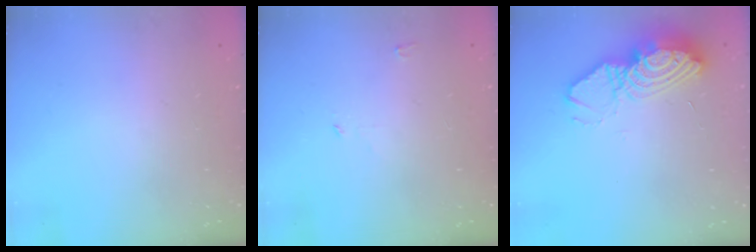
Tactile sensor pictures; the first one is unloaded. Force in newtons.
{"total": 2.7, "press": 2.7, "slide": 0.3}
{"total": 13.0, "press": 13.0, "slide": 1.1}